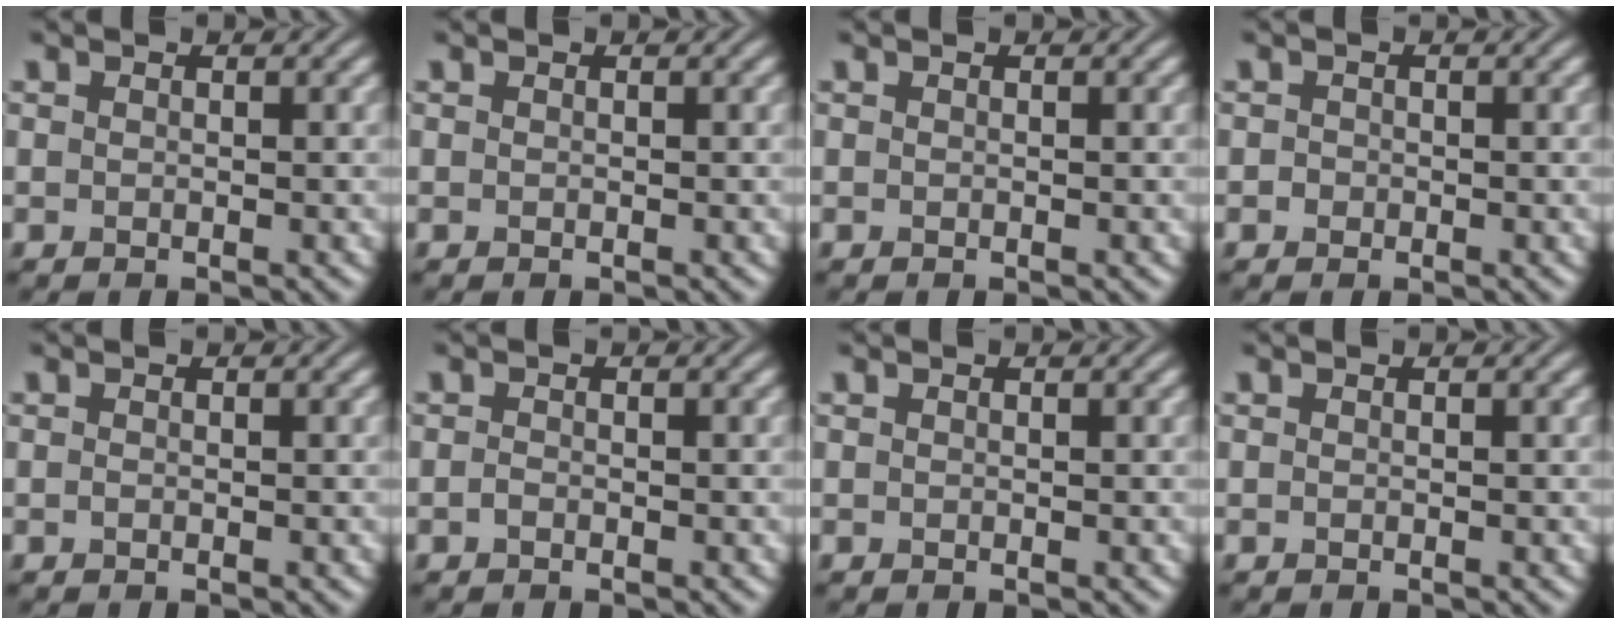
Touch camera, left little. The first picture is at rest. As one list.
[{"total": 0.0}, {"total": 0.0}, {"total": 0.7, "force": [-0.3, 0.6, 0.2], "torque": [0.000, -0.002, -0.007]}, {"total": 0.0}, {"total": 0.5, "force": [-0.3, 0.2, 0.3], "torque": [-0.008, -0.001, -0.007]}, {"total": 0.0}, {"total": 0.0}]